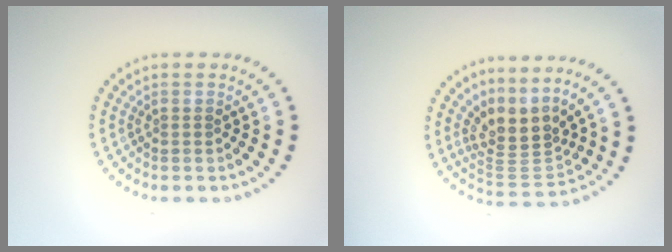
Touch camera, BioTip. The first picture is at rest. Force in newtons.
{"total": 3.9, "press": 2.5, "slide": 3.0}